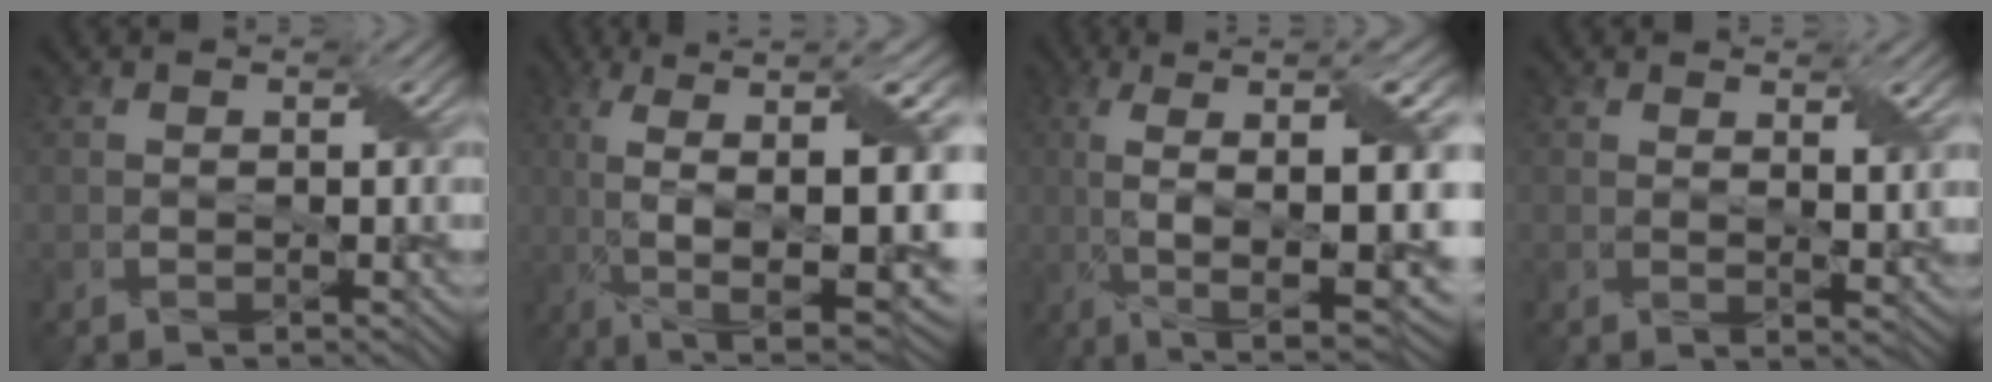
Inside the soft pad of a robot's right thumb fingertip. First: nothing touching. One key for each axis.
{"total": 16.7, "fx": -3.2, "fy": 5.5, "fz": 15.5, "tx": -0.266, "ty": 0.002, "tz": -0.051}
{"total": 15.8, "fx": -2.2, "fy": 4.3, "fz": 15.1, "tx": -0.263, "ty": 0.011, "tz": -0.027}
{"total": 3.2, "fx": 1.8, "fy": 0.6, "fz": 2.6, "tx": -0.053, "ty": -0.005, "tz": 0.033}